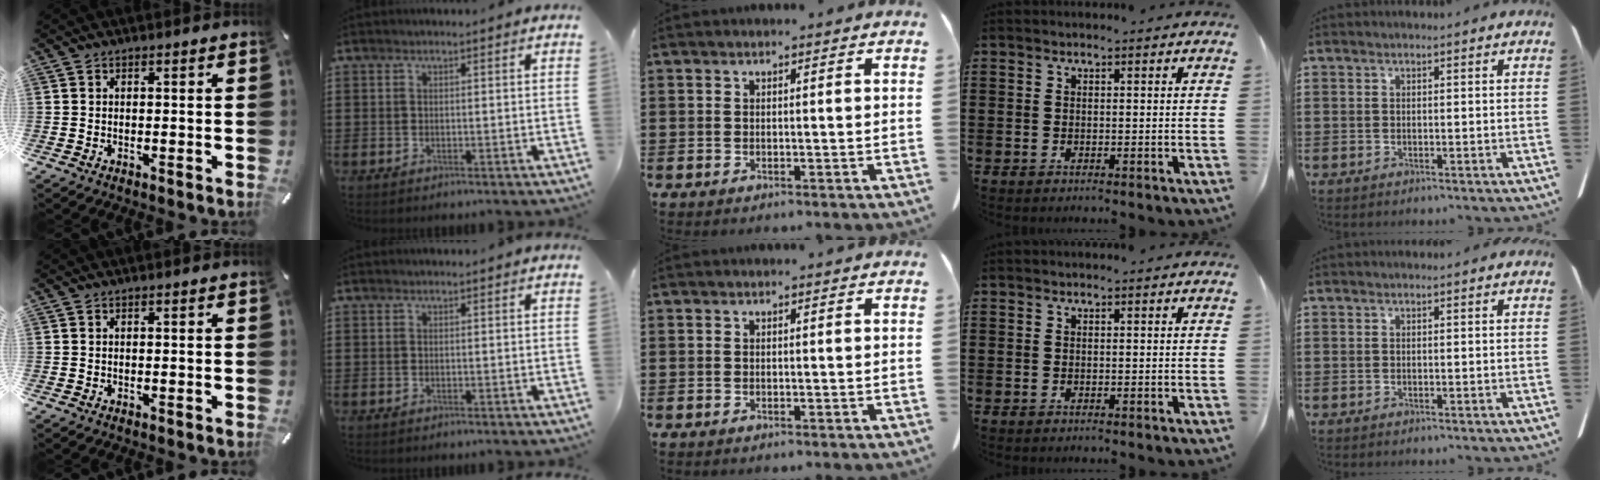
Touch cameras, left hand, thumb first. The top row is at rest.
{}